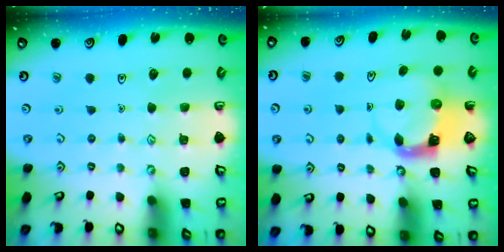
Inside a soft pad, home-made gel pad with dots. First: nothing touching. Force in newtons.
{"total": 3.9, "press": 3.8, "slide": 0.6}